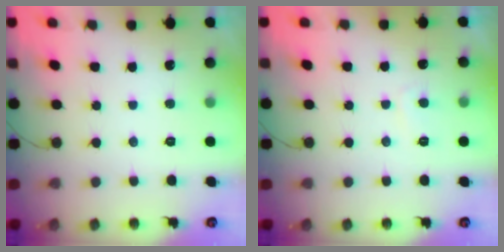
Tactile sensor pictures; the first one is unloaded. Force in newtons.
{"total": 2.0, "press": 1.9, "slide": 0.6}